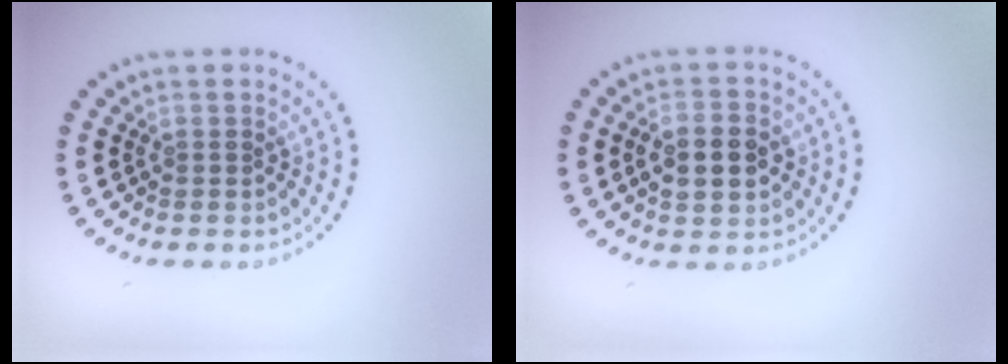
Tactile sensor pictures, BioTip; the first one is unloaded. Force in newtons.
{"total": 4.2, "press": 4.2, "slide": 0.3}